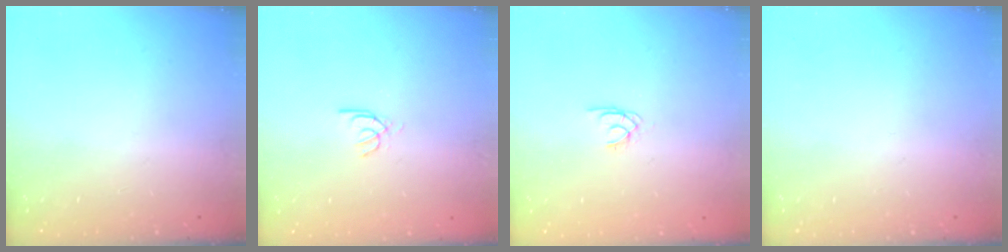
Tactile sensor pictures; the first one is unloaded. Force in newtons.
{"total": 2.9, "press": 2.9, "slide": 0.3}
{"total": 1.5, "press": 1.4, "slide": 0.2}
{"total": 0.0}